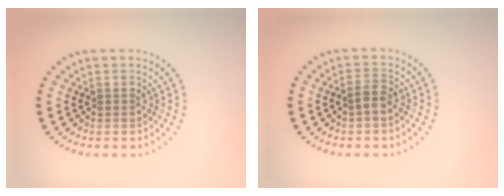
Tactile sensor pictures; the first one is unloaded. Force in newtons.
{"total": 1.5, "press": 1.4, "slide": 0.6}